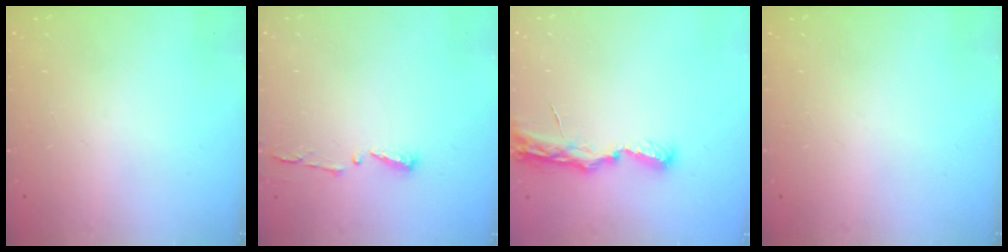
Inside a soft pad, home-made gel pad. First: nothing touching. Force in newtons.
{"total": 3.7, "press": 3.7, "slide": 0.5}
{"total": 7.7, "press": 7.7, "slide": 0.8}
{"total": 0.0}